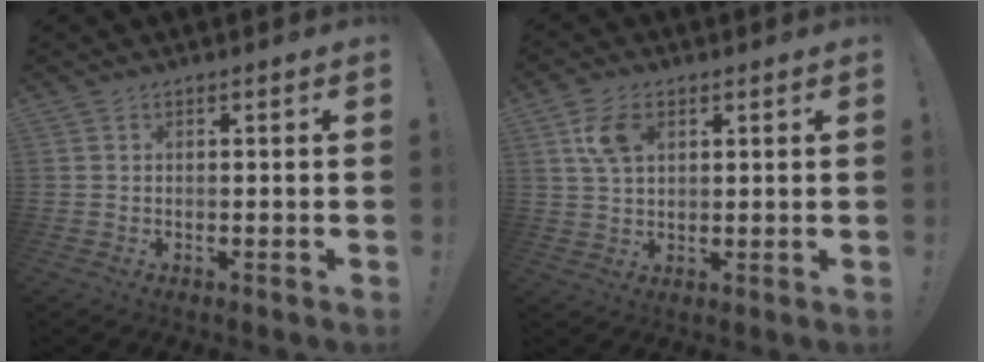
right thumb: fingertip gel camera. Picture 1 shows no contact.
{"total": 7.6, "force": [2.9, 4.6, 5.4], "torque": [-0.106, 0.000, 0.055]}